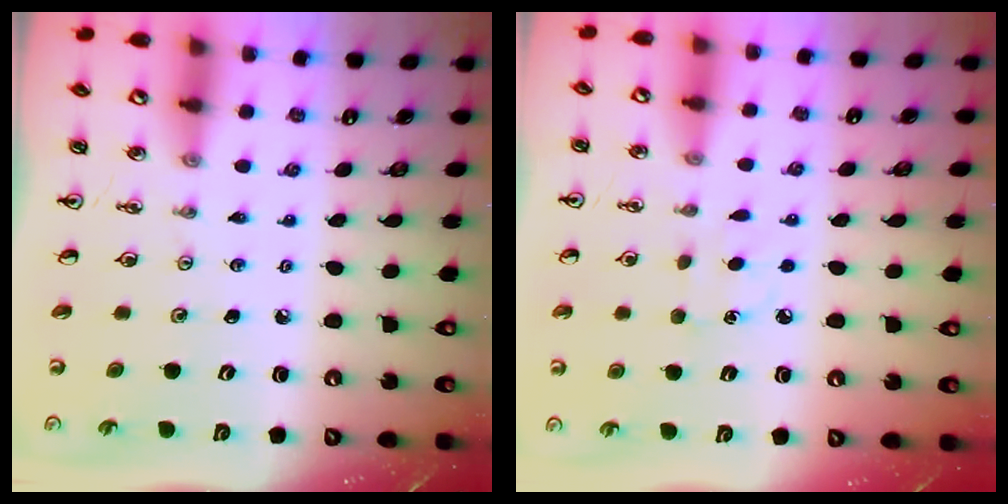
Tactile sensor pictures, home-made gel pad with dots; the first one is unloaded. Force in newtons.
{"total": 4.9, "press": 4.9, "slide": 0.5}